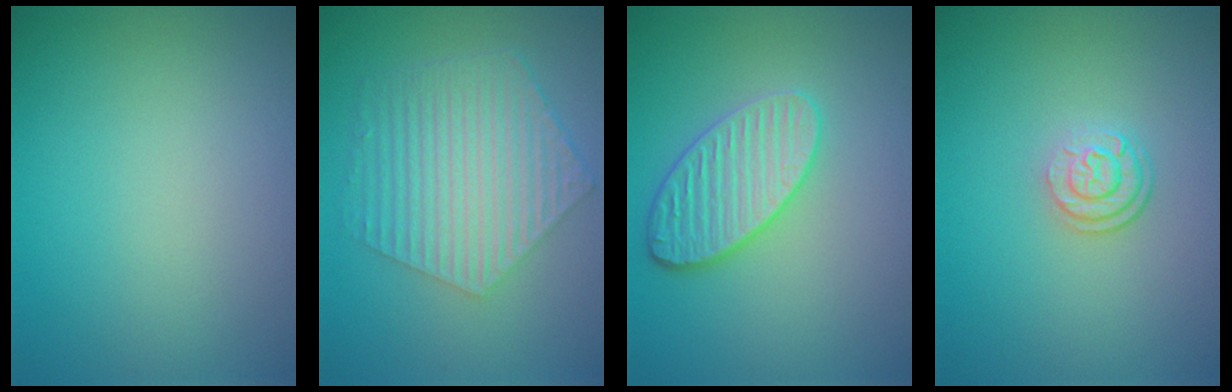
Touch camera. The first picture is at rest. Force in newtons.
{"total": 6.2, "press": 4.5, "slide": 4.3}
{"total": 3.8, "press": 3.5, "slide": 1.4}
{"total": 2.5, "press": 1.9, "slide": 1.7}